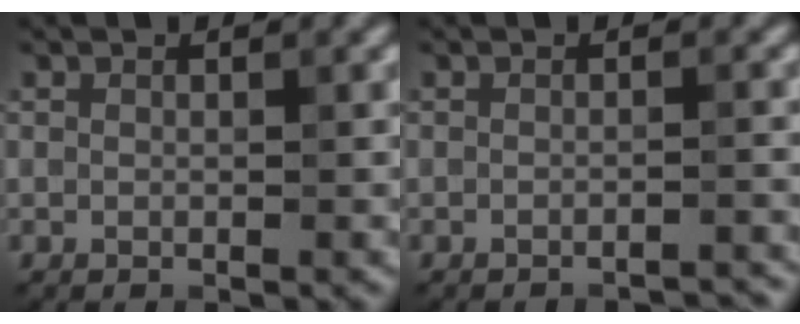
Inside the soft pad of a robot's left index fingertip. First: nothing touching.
{"total": 2.5, "force": [-2.4, 0.3, 0.9], "torque": [0.002, 0.005, -0.032]}